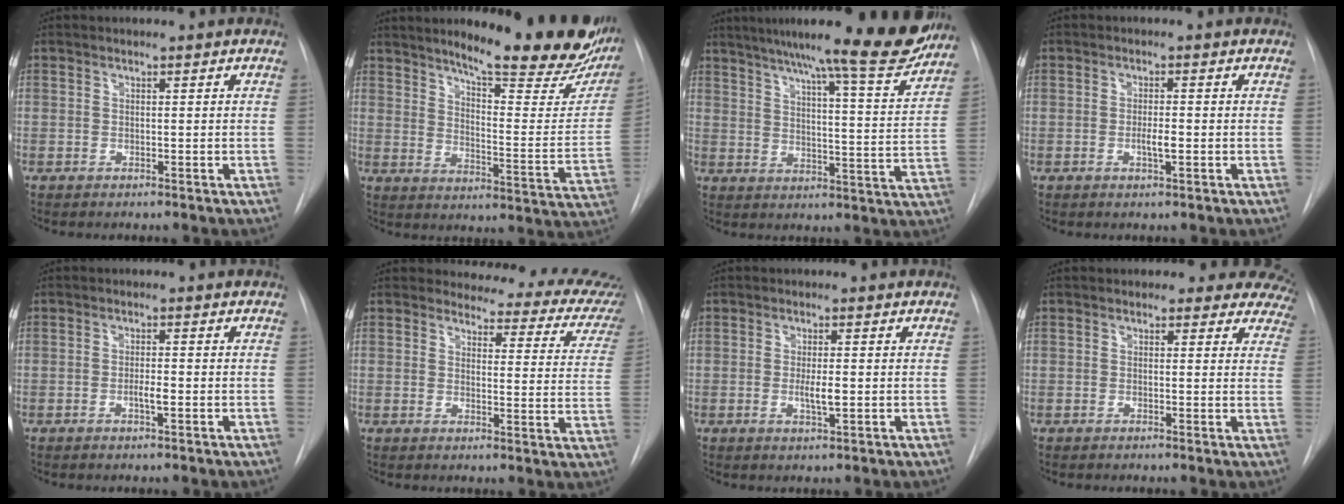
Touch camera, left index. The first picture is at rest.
{"total": 23.2, "force": [18.4, 3.9, 13.6], "torque": [-0.184, -0.052, 0.235]}
{"total": 19.0, "force": [16.4, 0.3, 9.6], "torque": [-0.131, -0.030, 0.215]}
{"total": 2.2, "force": [-0.6, 0.4, 2.1], "torque": [-0.039, 0.000, -0.010]}
{"total": 1.9, "force": [-0.6, 0.3, 1.8], "torque": [-0.033, 0.000, -0.012]}
{"total": 16.6, "force": [15.6, 4.3, 3.8], "torque": [-0.008, -0.073, 0.139]}
{"total": 2.9, "force": [-0.3, 0.6, 2.8], "torque": [-0.053, -0.003, -0.005]}
{"total": 10.1, "force": [9.0, 4.5, 1.1], "torque": [0.034, -0.016, 0.060]}